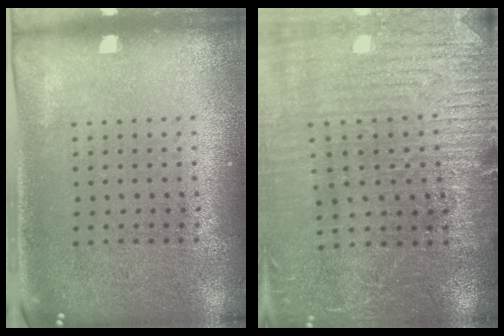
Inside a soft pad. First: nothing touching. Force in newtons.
{"total": 3.2, "press": 3.2, "slide": 0.1}